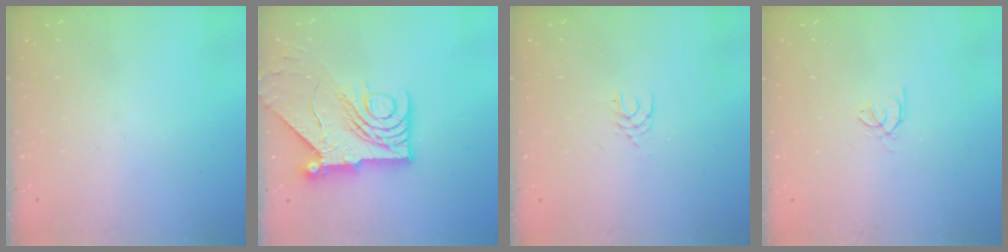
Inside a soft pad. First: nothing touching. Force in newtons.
{"total": 15.2, "press": 15.1, "slide": 1.8}
{"total": 2.9, "press": 2.9, "slide": 0.4}
{"total": 0.6, "press": 0.4, "slide": 0.3}